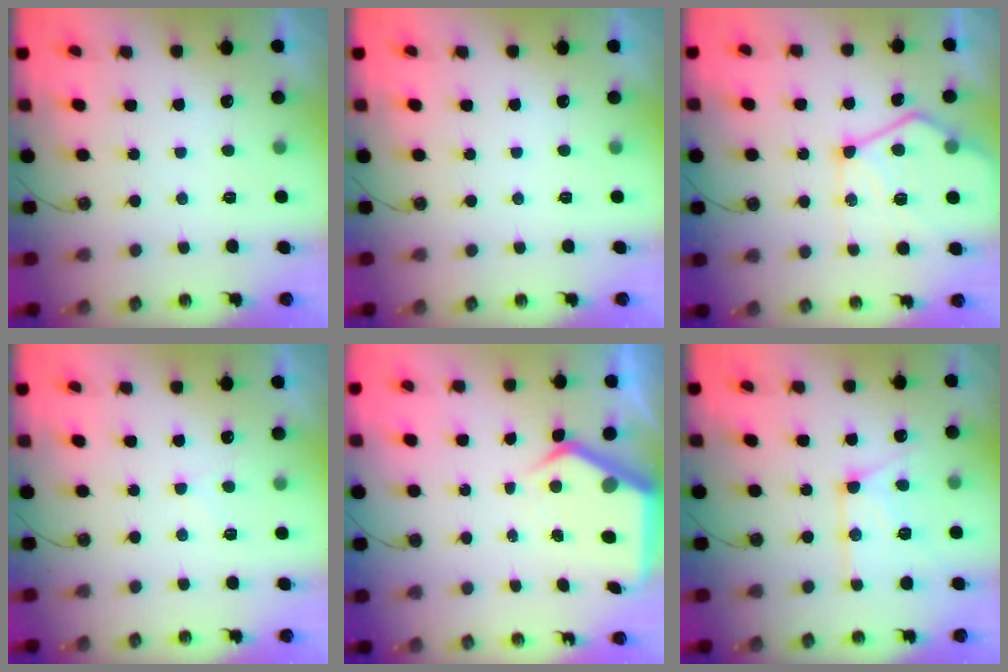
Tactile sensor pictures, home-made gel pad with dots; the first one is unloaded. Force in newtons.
{"total": 0.0}
{"total": 16.2, "press": 16.1, "slide": 1.7}
{"total": 4.8, "press": 4.8, "slide": 0.6}
{"total": 6.9, "press": 6.8, "slide": 0.8}
{"total": 13.6, "press": 13.5, "slide": 1.4}